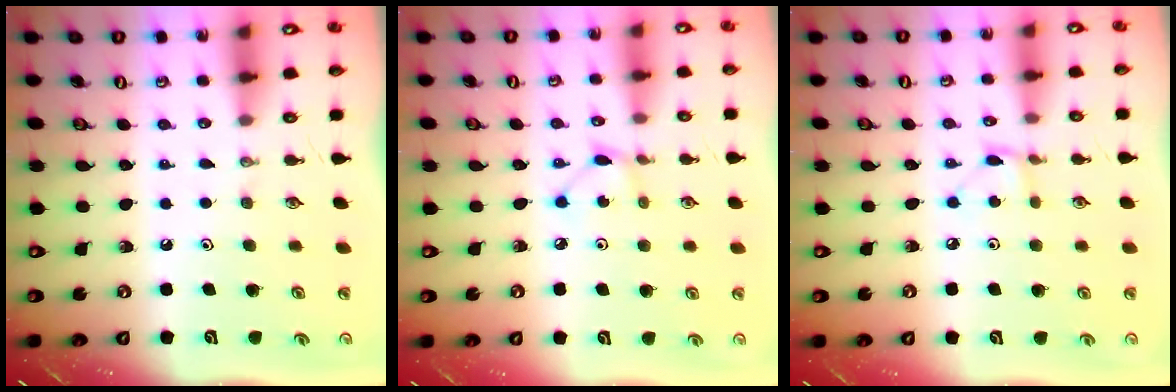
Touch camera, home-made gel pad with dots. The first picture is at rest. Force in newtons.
{"total": 2.2, "press": 2.2, "slide": 0.1}
{"total": 3.0, "press": 3.0, "slide": 0.1}